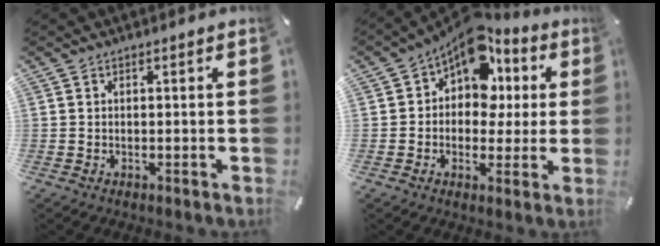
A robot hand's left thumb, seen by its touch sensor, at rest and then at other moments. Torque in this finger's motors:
{"motor_torque": [2.22, 2.78, 0.29, -0.31, 0.35]}